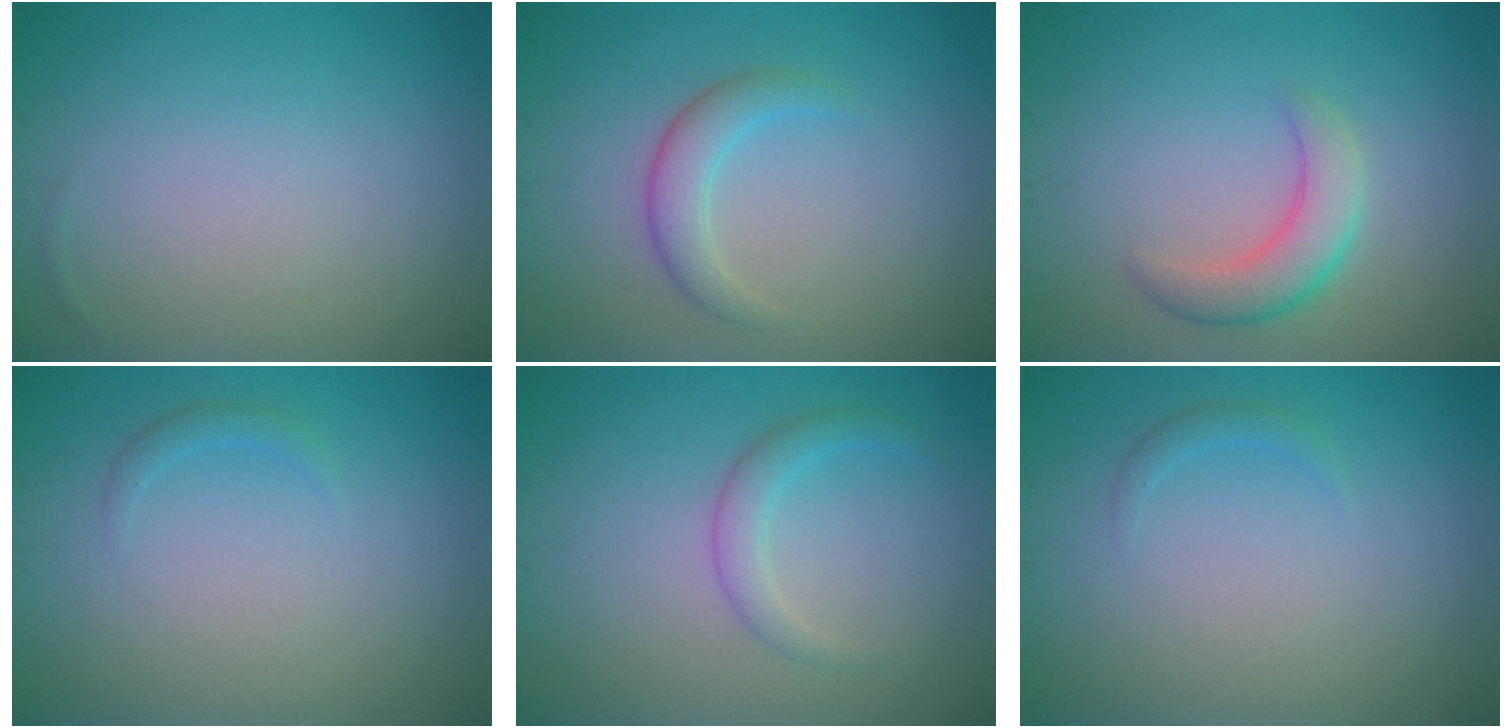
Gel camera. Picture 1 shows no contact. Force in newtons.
{"total": 2.7, "press": 2.7, "slide": 0.1}
{"total": 3.5, "press": 3.5, "slide": 0.1}
{"total": 0.8, "press": 0.8, "slide": 0.1}
{"total": 1.5, "press": 1.5, "slide": 0.1}
{"total": 0.8, "press": 0.8, "slide": 0.1}